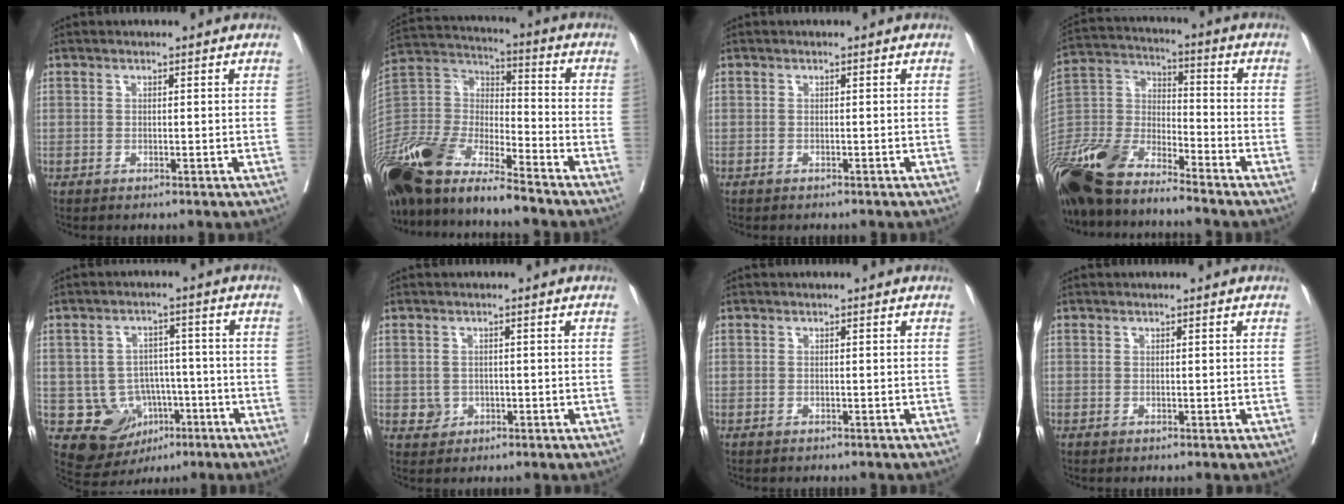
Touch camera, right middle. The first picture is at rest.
{"total": 20.1, "force": [-16.3, 4.3, 11.0], "torque": [-0.250, -0.028, -0.316]}
{"total": 1.3, "force": [-1.2, 0.6, 0.2], "torque": [-0.012, 0.001, -0.017]}
{"total": 16.7, "force": [-14.3, 3.6, 7.8], "torque": [-0.169, -0.004, -0.283]}
{"total": 8.5, "force": [-2.9, 7.6, 2.5], "torque": [-0.032, 0.020, -0.032]}
{"total": 1.9, "force": [-0.5, 1.8, 0.5], "torque": [-0.004, 0.005, -0.002]}
{"total": 1.4, "force": [-1.3, 0.6, 0.2], "torque": [-0.011, 0.000, -0.018]}
{"total": 0.0}